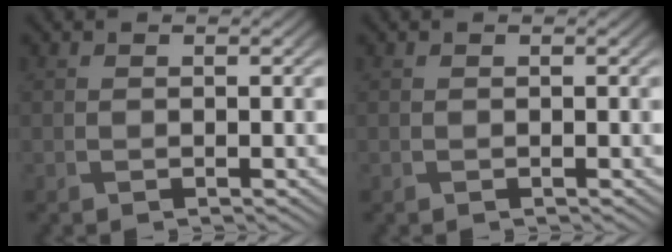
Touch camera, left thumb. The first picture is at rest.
{"total": 0.0}